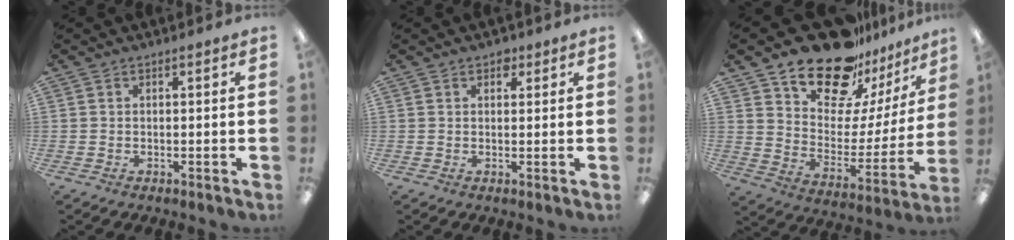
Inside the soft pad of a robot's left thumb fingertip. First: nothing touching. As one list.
[{"total": 2.1, "force": [1.4, 1.4, 0.9], "torque": [-0.002, -0.003, 0.020]}, {"total": 21.1, "force": [17.1, 9.5, 7.7], "torque": [-0.140, -0.120, 0.305]}]